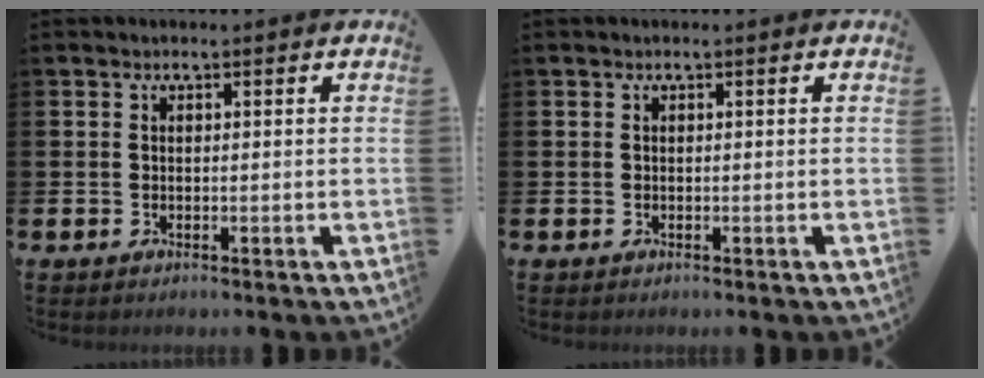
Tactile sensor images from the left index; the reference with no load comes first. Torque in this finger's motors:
{"motor_torque": [0.00, 0.00, 0.01, 0.00]}